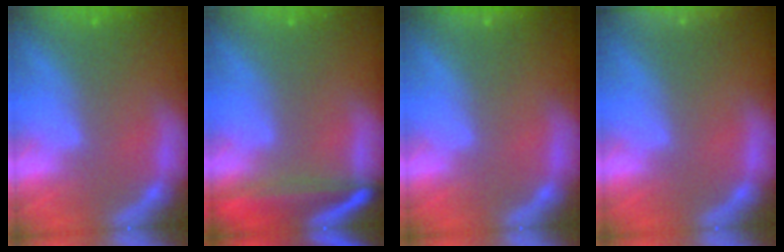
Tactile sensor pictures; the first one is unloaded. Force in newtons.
{"total": 7.1}
{"total": 0.9}
{"total": 6.0}